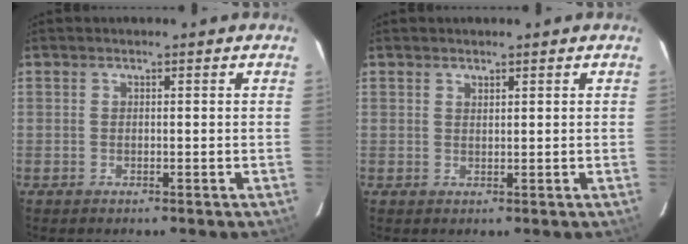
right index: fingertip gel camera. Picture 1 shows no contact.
{"total": 0.8, "force": [0.7, 0.3, 0.3], "torque": [-0.005, 0.000, 0.013]}